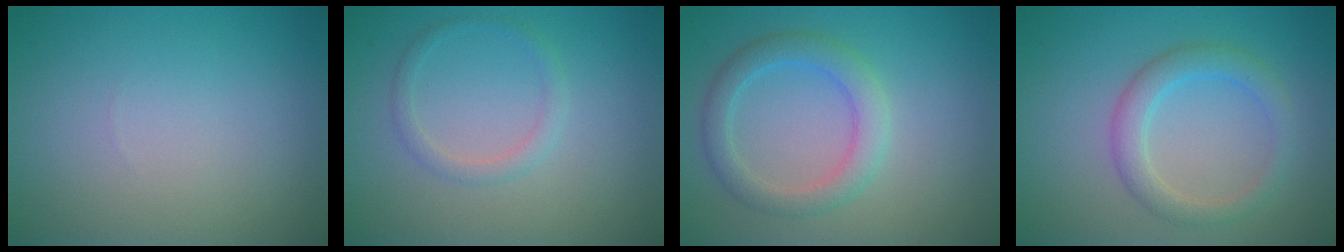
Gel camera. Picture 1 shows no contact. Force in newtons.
{"total": 1.5, "press": 1.5, "slide": 0.1}
{"total": 3.1, "press": 3.1, "slide": 0.1}
{"total": 2.9, "press": 2.9, "slide": 0.2}